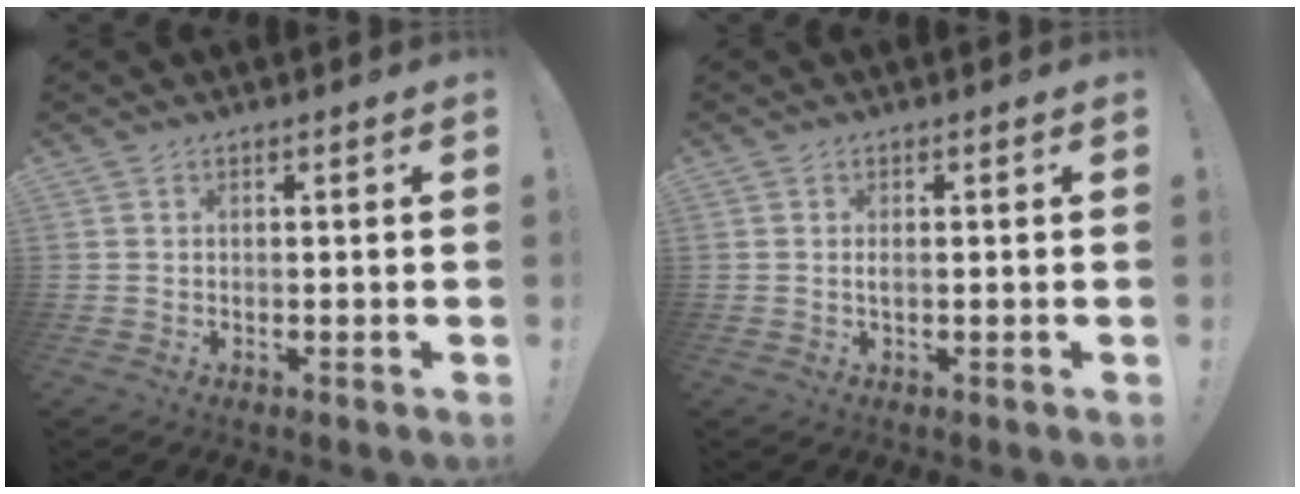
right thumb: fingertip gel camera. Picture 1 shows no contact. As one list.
[{"total": 0.9, "force": [-0.1, 0.2, 0.9], "torque": [-0.017, 0.001, -0.003]}]